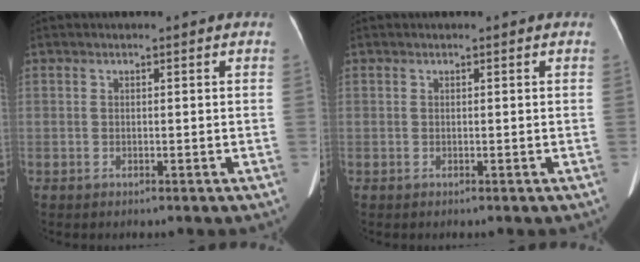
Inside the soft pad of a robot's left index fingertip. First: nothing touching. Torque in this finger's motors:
{"motor_torque": [0.01, 0.01, 0.00, 0.00]}